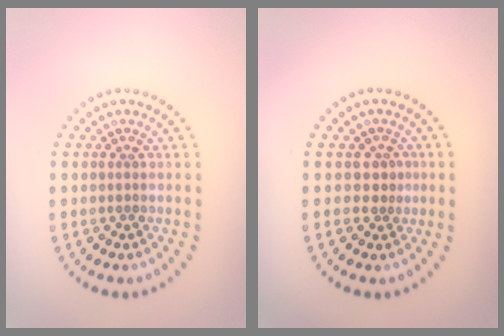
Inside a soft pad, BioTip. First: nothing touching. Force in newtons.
{"total": 1.6, "press": 1.2, "slide": 1.1}